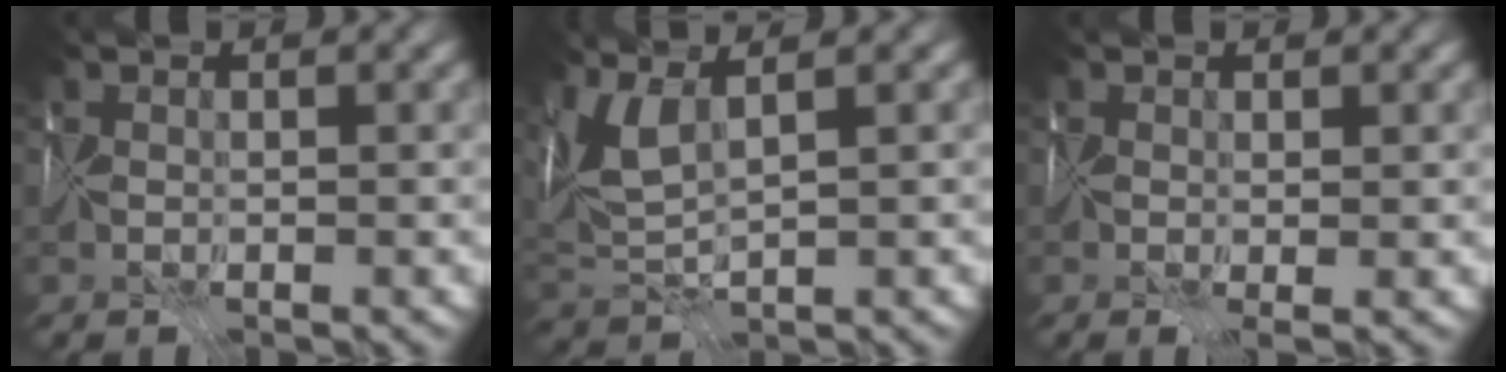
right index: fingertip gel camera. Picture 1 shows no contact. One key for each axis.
{"total": 4.7, "fx": 2.3, "fy": 1.5, "fz": 3.8, "tx": -0.105, "ty": 0.008, "tz": 0.048}
{"total": 1.4, "fx": 0.1, "fy": 0.3, "fz": 1.3, "tx": -0.020, "ty": -0.002, "tz": -0.005}